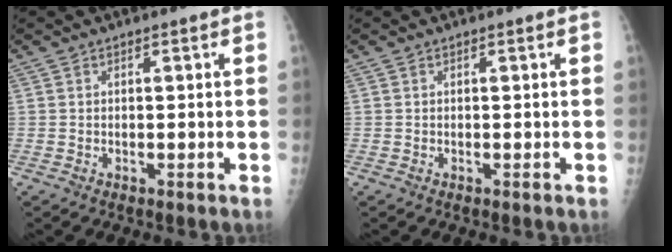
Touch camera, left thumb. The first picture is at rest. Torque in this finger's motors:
{"motor_torque": [0.01, 0.01, -0.01, -0.01, 0.00]}